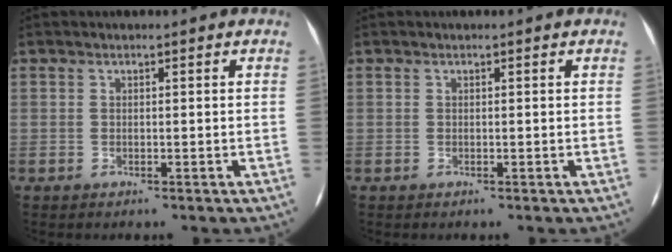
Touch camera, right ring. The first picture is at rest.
{"total": 0.0}